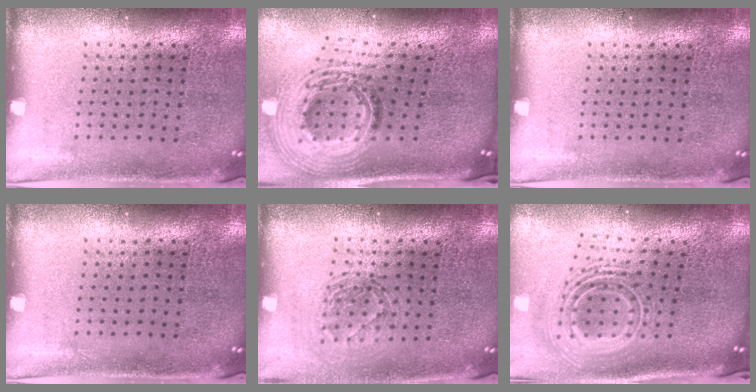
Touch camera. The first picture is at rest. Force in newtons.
{"total": 2.6, "press": 1.9, "slide": 1.8}
{"total": 0.0}
{"total": 0.0}
{"total": 1.3, "press": 1.1, "slide": 0.6}
{"total": 2.8, "press": 1.9, "slide": 2.2}